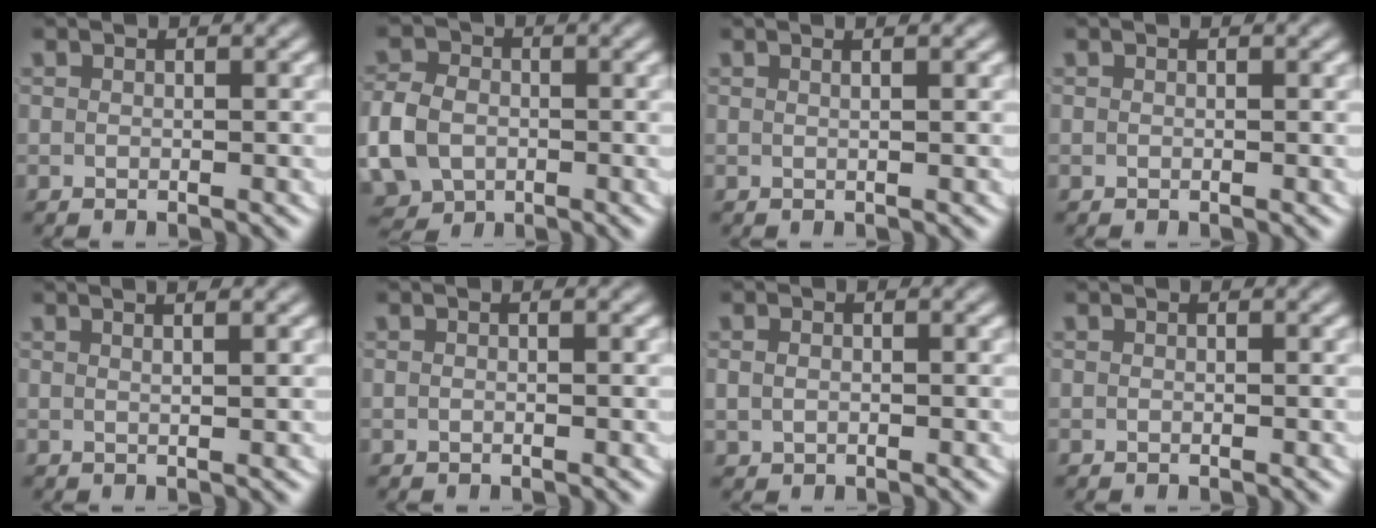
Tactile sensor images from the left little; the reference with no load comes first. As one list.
[{"total": 6.0, "force": [-1.6, 5.0, 2.8], "torque": [-0.071, -0.024, -0.021]}, {"total": 1.0, "force": [0.3, -0.5, 0.8], "torque": [-0.010, 0.002, 0.007]}, {"total": 0.0}, {"total": 2.1, "force": [1.3, -0.2, 1.6], "torque": [-0.019, 0.001, 0.024]}, {"total": 0.0}, {"total": 1.0, "force": [0.1, 0.7, 0.7], "torque": [-0.022, -0.007, 0.010]}, {"total": 0.0}]